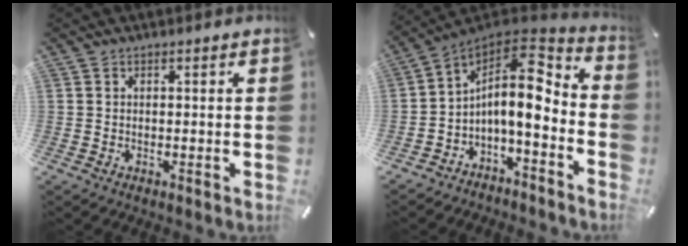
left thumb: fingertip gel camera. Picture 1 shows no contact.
{"total": 10.8, "force": [0.6, 6.1, 8.8], "torque": [-0.143, -0.023, 0.004]}